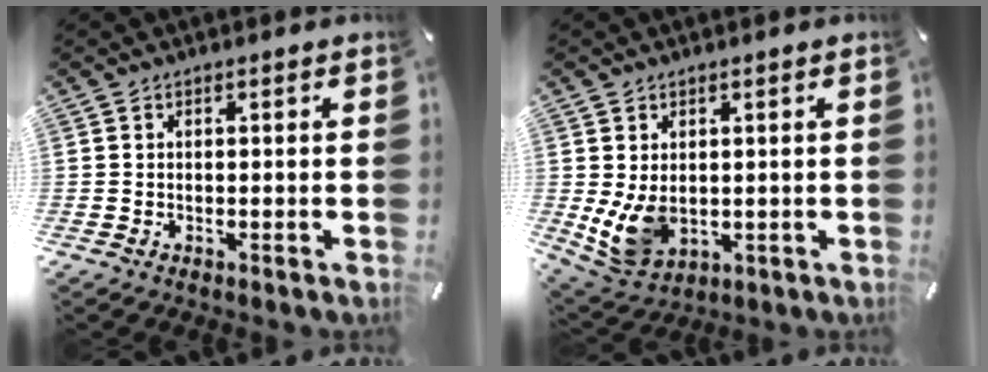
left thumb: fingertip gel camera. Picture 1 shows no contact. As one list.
[{"total": 8.4, "force": [0.7, 6.6, 5.2], "torque": [-0.114, -0.009, 0.016]}]